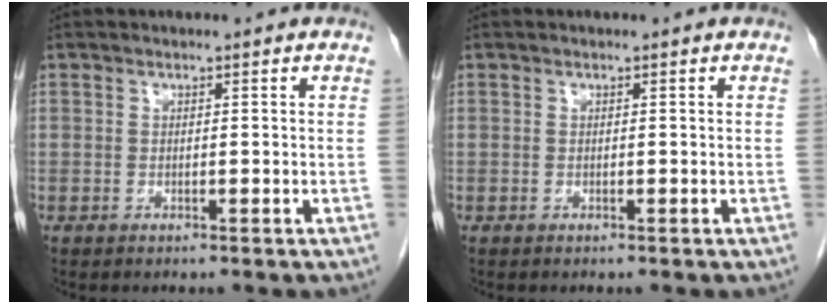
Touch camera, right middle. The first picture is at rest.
{"total": 0.0}